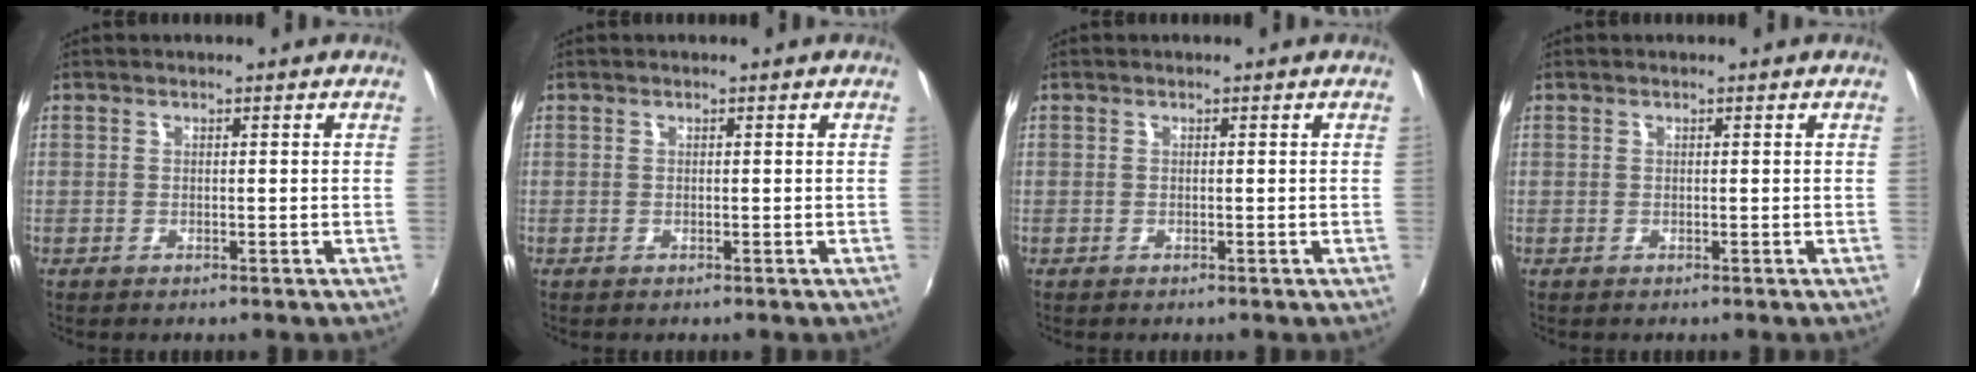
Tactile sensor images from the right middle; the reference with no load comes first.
{"total": 0.0}
{"total": 0.0}
{"total": 0.0}